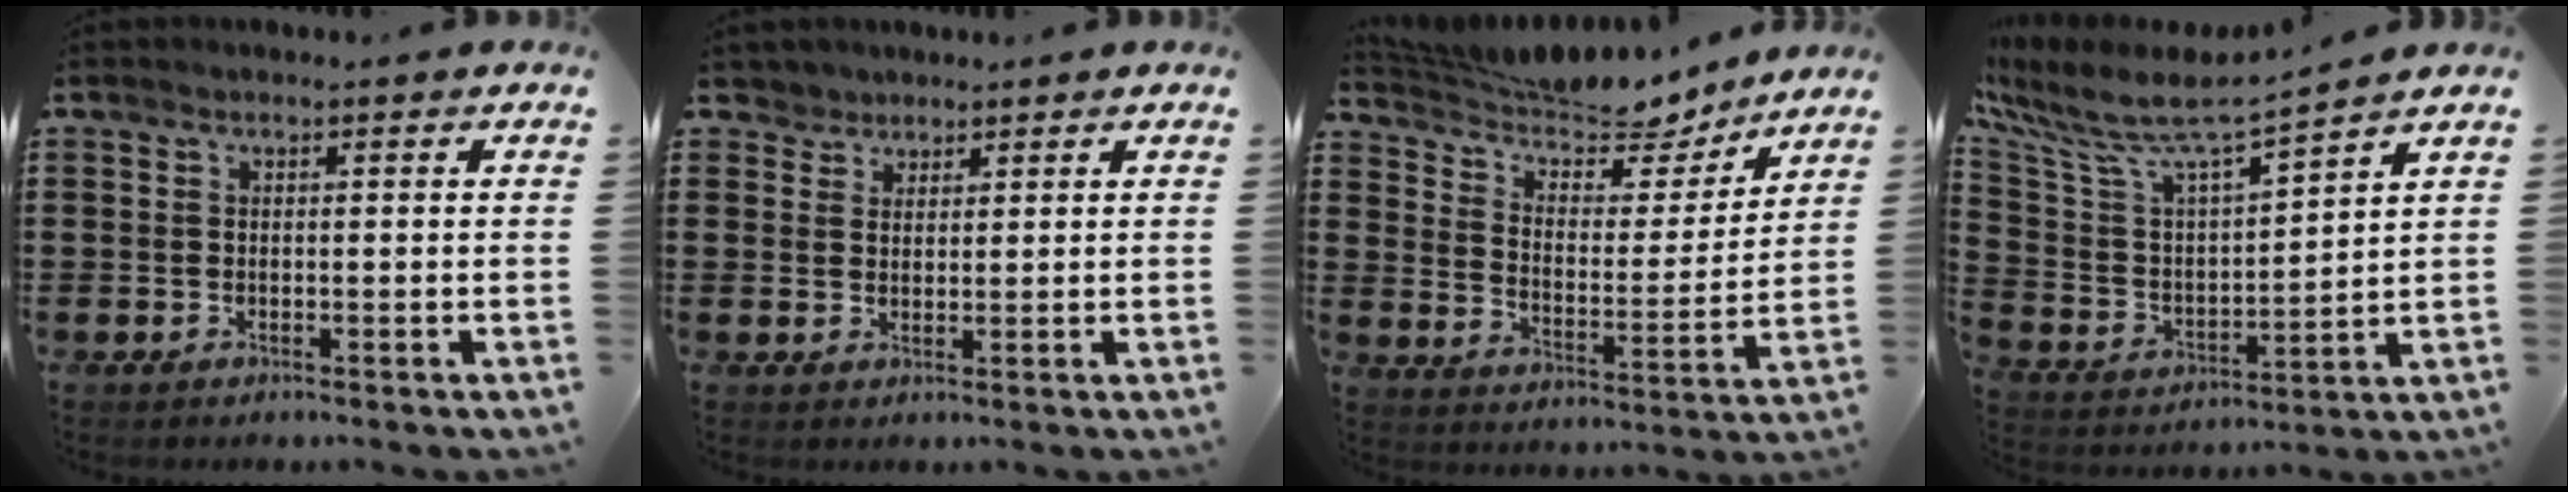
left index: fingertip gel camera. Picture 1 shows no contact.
{"total": 2.6, "force": [2.0, 1.7, -0.3], "torque": [0.002, 0.008, 0.036]}
{"total": 6.4, "force": [6.1, 1.4, 1.3], "torque": [-0.059, -0.042, 0.101]}
{"total": 8.3, "force": [7.2, 1.3, 4.0], "torque": [-0.112, -0.047, 0.118]}